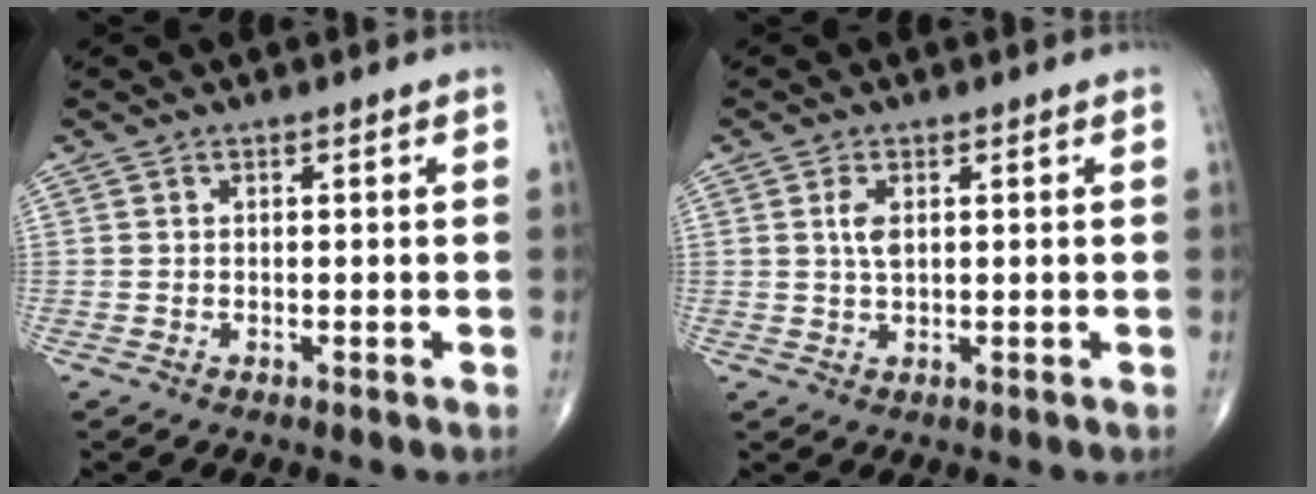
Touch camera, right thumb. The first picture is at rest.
{"total": 2.8, "force": [0.7, 1.3, 2.4], "torque": [-0.050, -0.001, 0.015]}